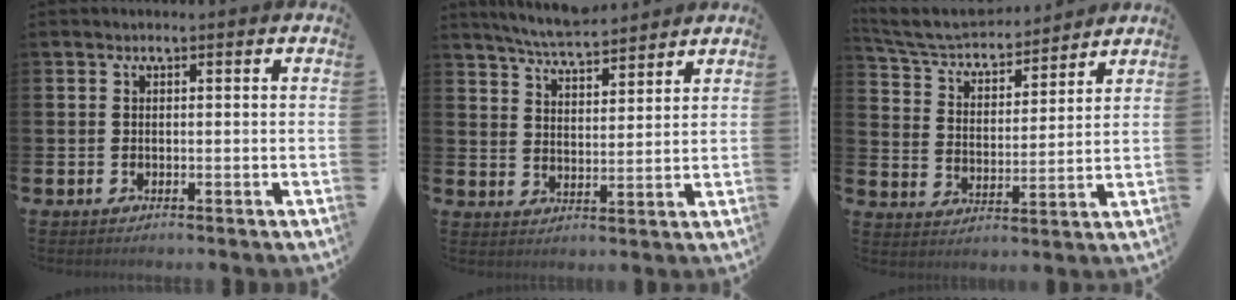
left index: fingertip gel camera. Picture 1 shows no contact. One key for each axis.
{"total": 6.5, "fx": 6.3, "fy": 0.5, "fz": 1.4, "tx": -0.054, "ty": -0.024, "tz": 0.117}
{"total": 6.6, "fx": 6.2, "fy": 1.5, "fz": 1.5, "tx": -0.066, "ty": -0.045, "tz": 0.108}